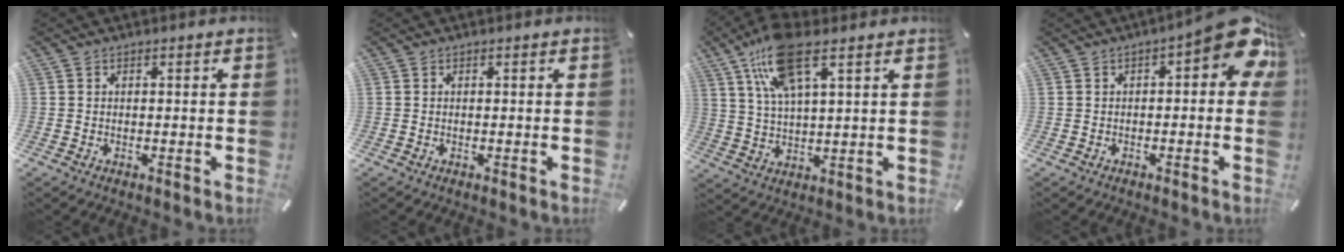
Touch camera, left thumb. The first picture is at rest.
{"total": 0.0}
{"total": 14.4, "force": [8.4, 4.8, 10.6], "torque": [-0.221, -0.009, 0.148]}
{"total": 10.6, "force": [2.7, 3.9, 9.5], "torque": [-0.124, -0.021, 0.046]}